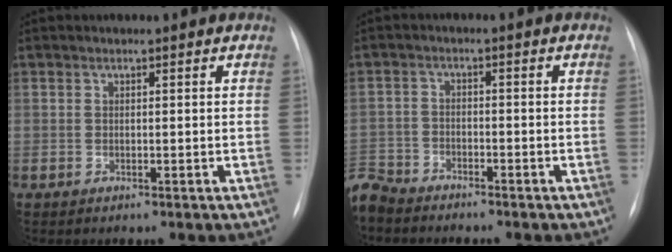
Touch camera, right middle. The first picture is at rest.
{"total": 7.1, "force": [-6.5, 2.5, 0.9], "torque": [-0.023, -0.009, -0.119]}